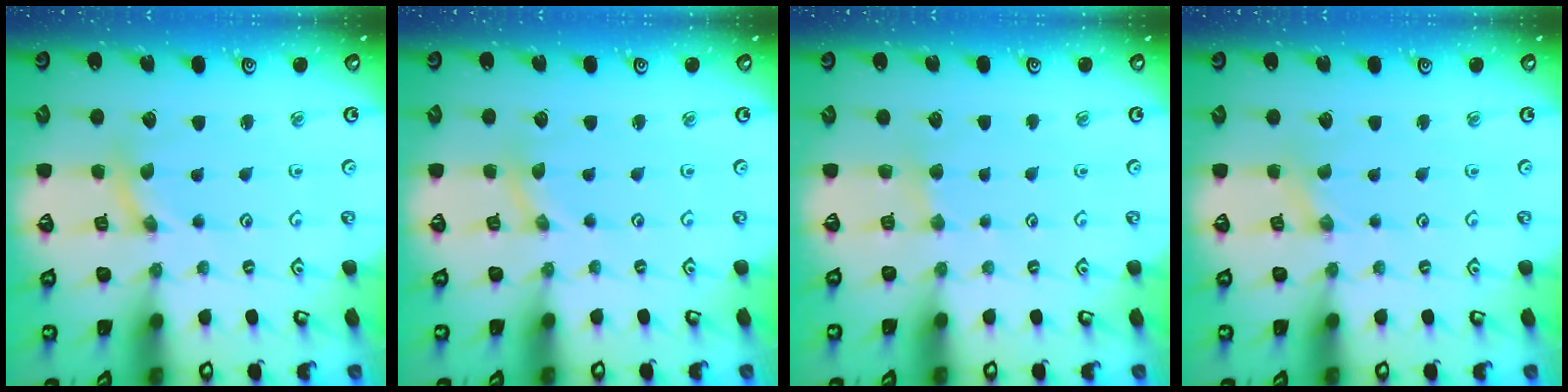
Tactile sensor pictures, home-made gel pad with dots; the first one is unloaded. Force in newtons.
{"total": 0.0}
{"total": 2.4, "press": 2.4, "slide": 0.4}
{"total": 0.0}